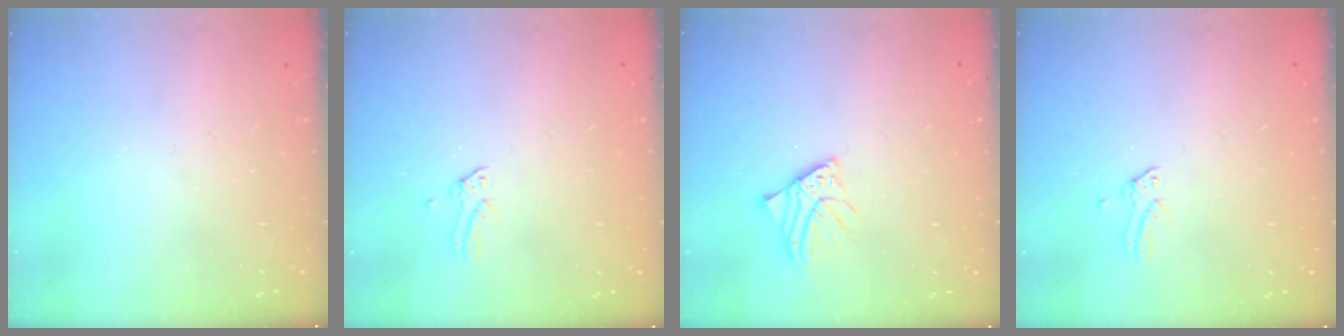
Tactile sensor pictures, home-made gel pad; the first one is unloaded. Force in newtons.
{"total": 0.0}
{"total": 2.9, "press": 2.9, "slide": 0.2}
{"total": 0.0}